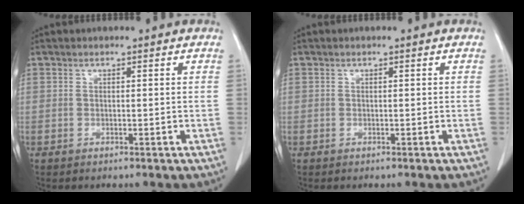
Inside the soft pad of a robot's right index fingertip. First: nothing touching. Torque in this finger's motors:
{"motor_torque": [-0.31, 0.06, -0.82, -0.14]}